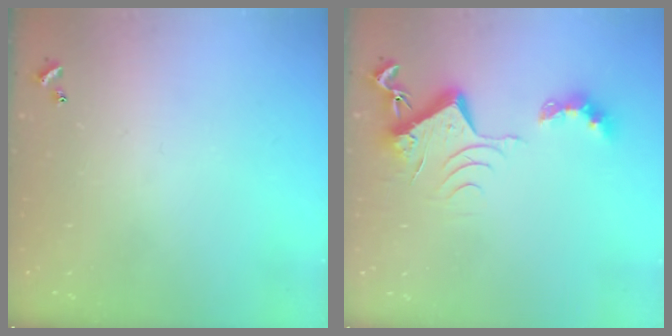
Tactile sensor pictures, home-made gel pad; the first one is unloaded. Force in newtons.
{"total": 9.0, "press": 8.9, "slide": 1.0}